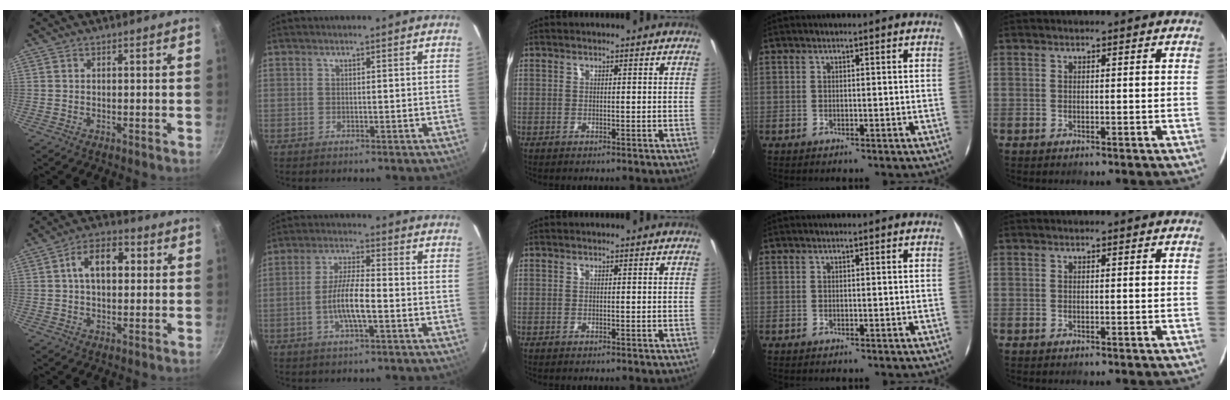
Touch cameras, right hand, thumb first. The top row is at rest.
{"thumb": {"total": 9.7, "force": [1.7, 5.9, 7.5], "torque": [-0.095, 0.018, 0.018]}, "index": {"total": 7.7, "force": [-2.3, 1.3, 7.3], "torque": [-0.143, 0.002, -0.045]}}